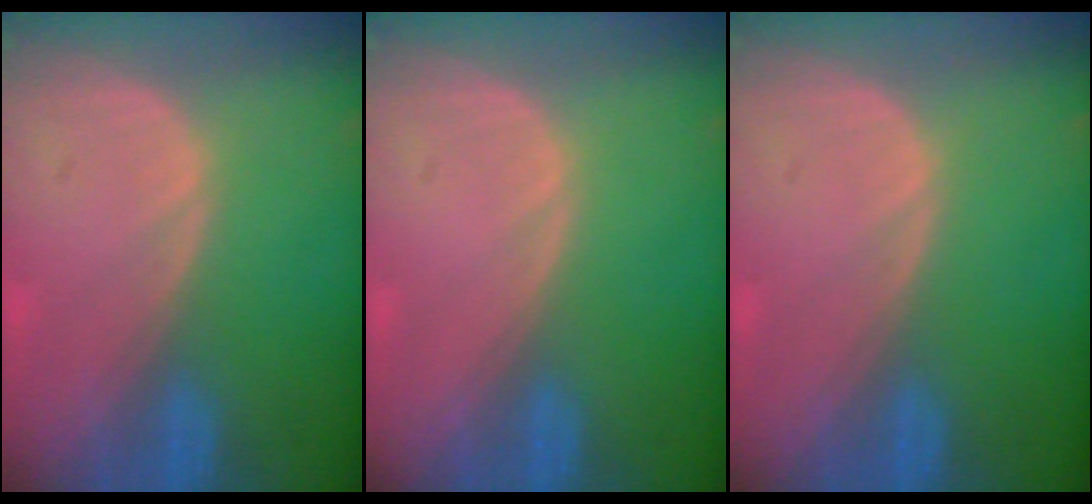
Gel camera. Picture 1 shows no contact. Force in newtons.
{"total": 0.0}
{"total": 0.0}